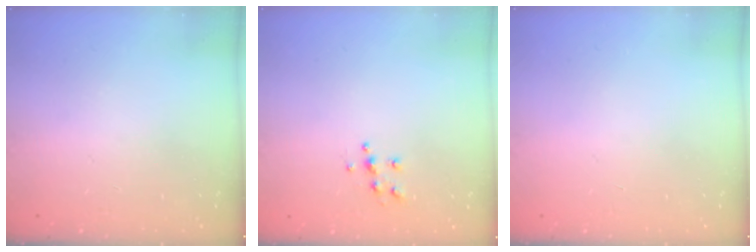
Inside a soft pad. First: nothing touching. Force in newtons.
{"total": 5.6, "press": 5.5, "slide": 0.5}
{"total": 0.0}